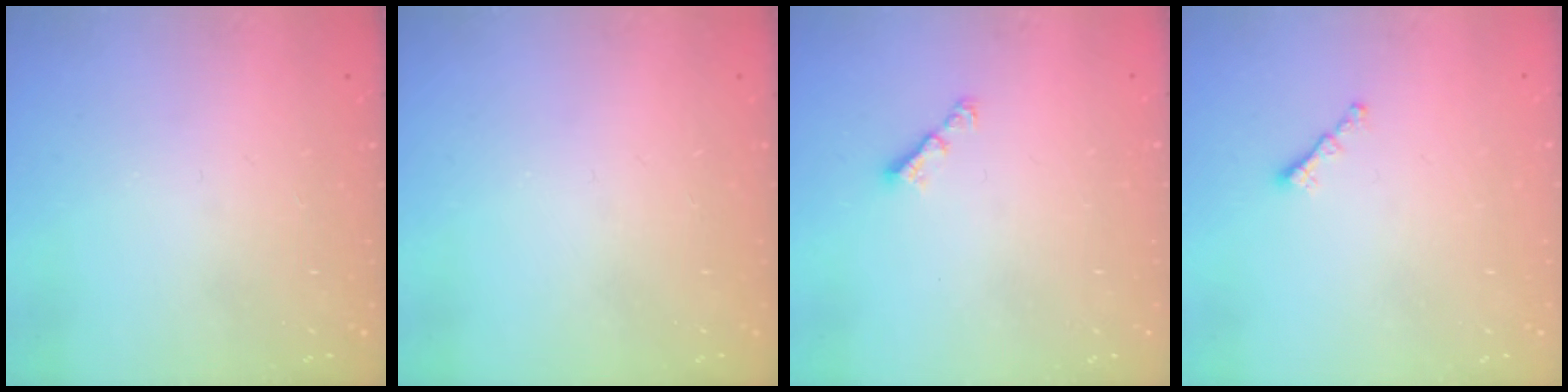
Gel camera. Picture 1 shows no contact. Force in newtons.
{"total": 0.0}
{"total": 3.1, "press": 3.1, "slide": 0.6}
{"total": 0.7, "press": 0.6, "slide": 0.4}